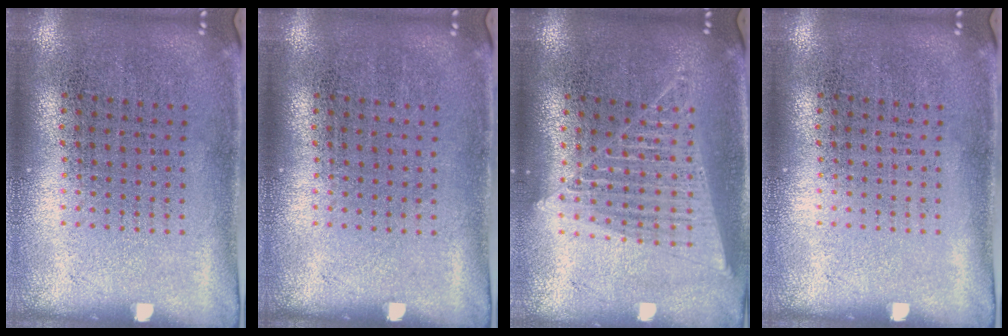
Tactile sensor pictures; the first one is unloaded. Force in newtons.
{"total": 0.0}
{"total": 1.5, "press": 1.4, "slide": 0.6}
{"total": 0.0}